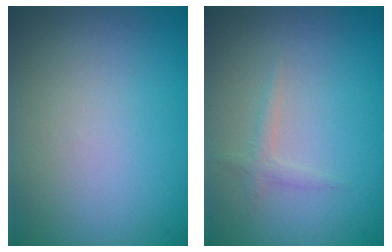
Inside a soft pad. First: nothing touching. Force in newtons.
{"total": 1.0, "press": 1.0, "slide": 0.0}